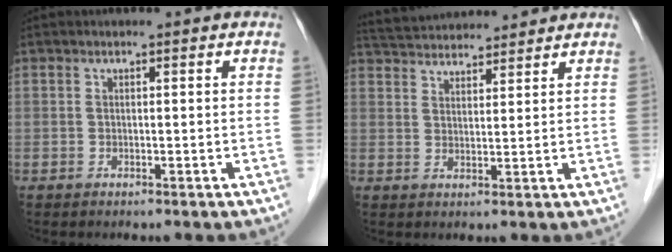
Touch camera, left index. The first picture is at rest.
{"total": 11.0, "force": [10.5, 1.7, 2.7], "torque": [-0.053, 0.038, 0.167]}